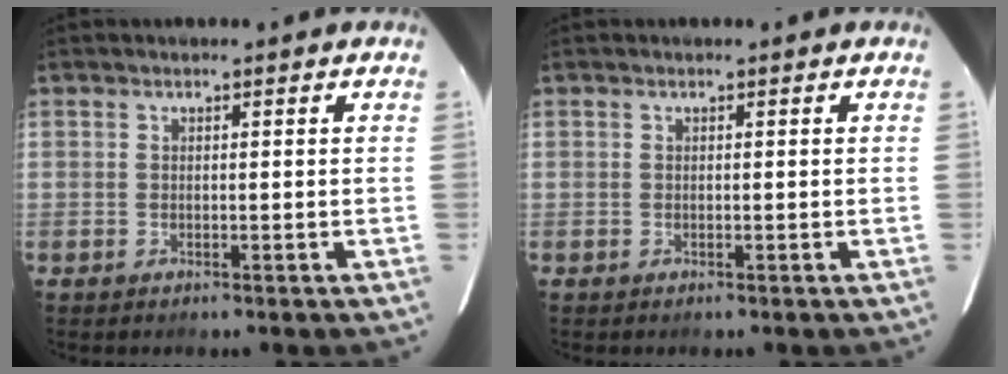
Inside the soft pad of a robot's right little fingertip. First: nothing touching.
{"total": 0.0}